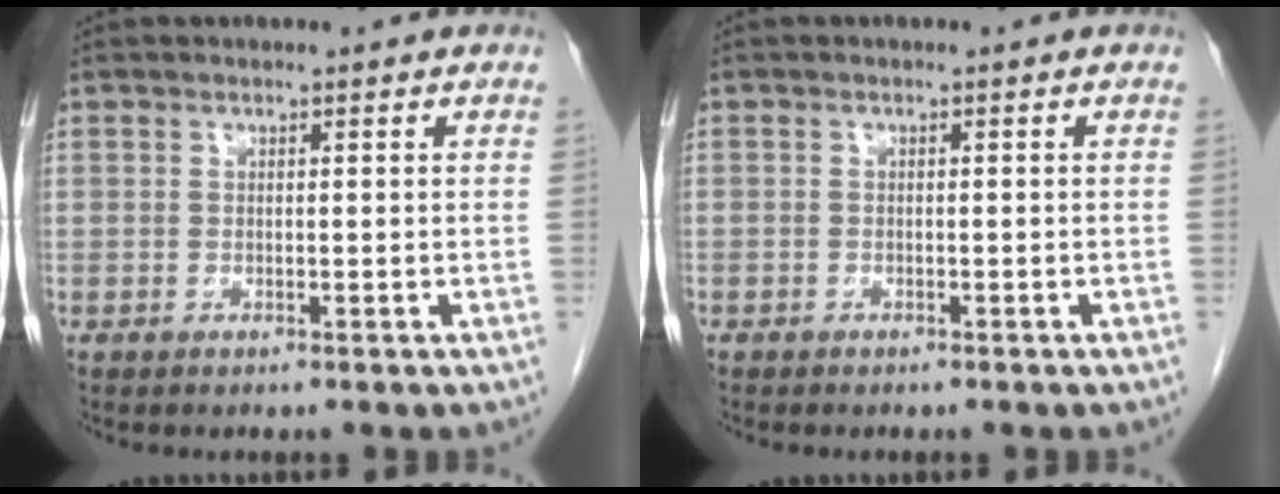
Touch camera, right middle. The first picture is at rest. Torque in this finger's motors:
{"motor_torque": [0.42, -0.63, -0.60, -0.21]}